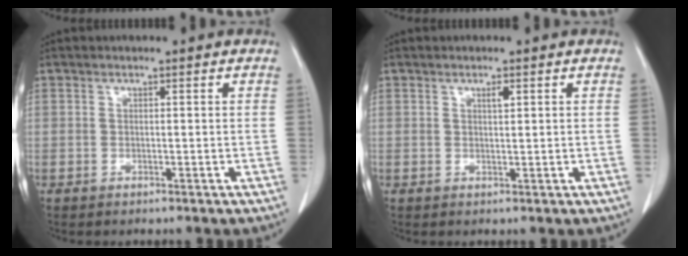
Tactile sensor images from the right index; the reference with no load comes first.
{"total": 1.3, "force": [0.8, 0.2, 1.0], "torque": [-0.016, -0.004, 0.011]}